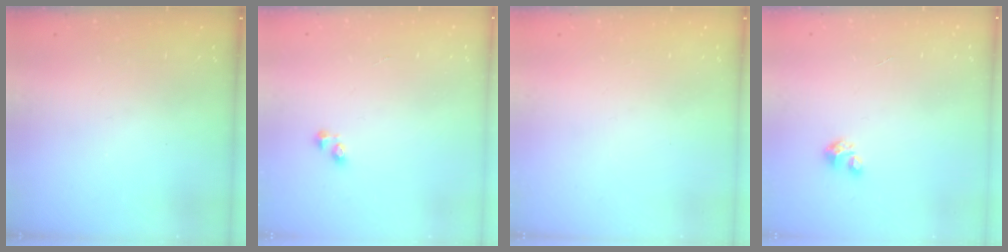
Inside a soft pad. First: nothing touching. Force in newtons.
{"total": 2.2, "press": 2.2, "slide": 0.3}
{"total": 0.0}
{"total": 1.7, "press": 1.7, "slide": 0.1}